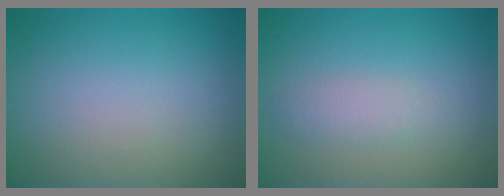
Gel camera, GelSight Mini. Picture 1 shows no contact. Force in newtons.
{"total": 1.7, "press": 1.7, "slide": 0.0}